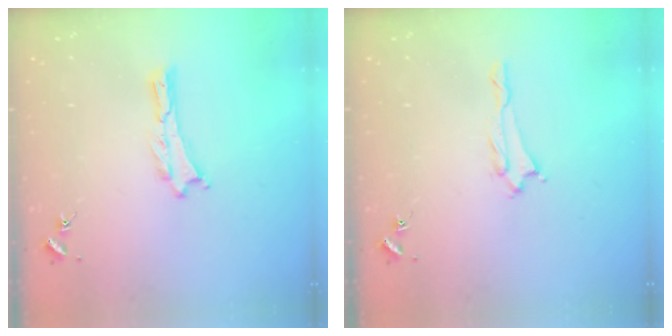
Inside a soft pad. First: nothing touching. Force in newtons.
{"total": 1.3, "press": 1.3, "slide": 0.1}